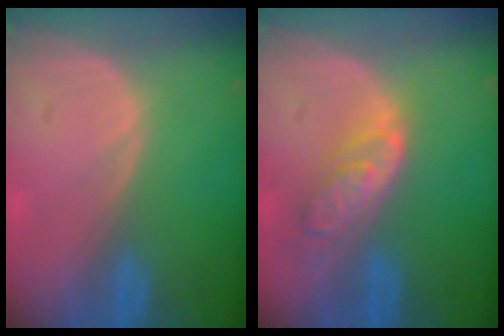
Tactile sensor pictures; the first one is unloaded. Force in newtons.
{"total": 6.3, "press": 5.6, "slide": 2.9}